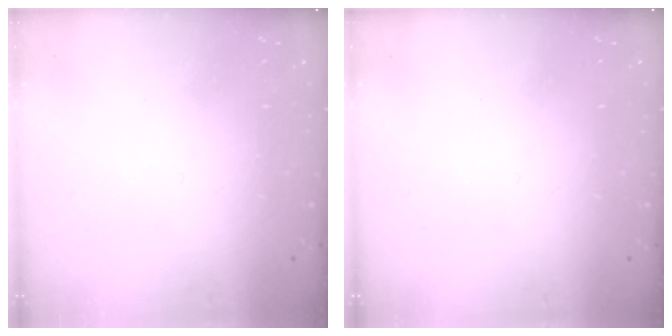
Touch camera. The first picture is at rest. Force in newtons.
{"total": 0.0}